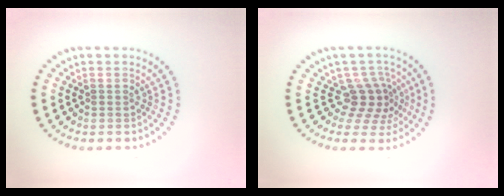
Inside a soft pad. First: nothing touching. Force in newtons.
{"total": 3.2, "press": 2.3, "slide": 2.3}